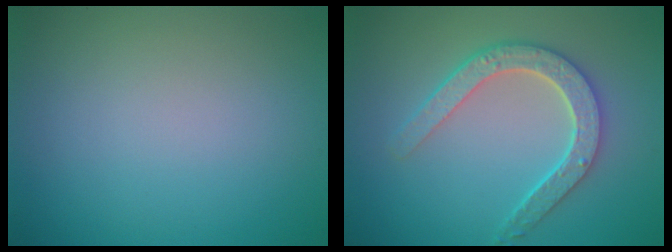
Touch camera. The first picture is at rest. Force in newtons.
{"total": 4.6, "press": 3.7, "slide": 2.7}